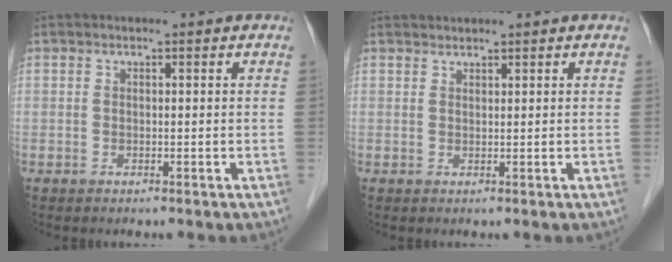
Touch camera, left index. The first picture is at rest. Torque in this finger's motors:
{"motor_torque": [-0.21, -0.17, -0.04, -0.01]}